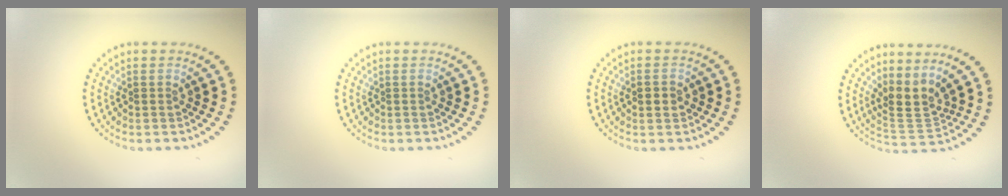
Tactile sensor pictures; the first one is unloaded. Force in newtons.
{"total": 0.0}
{"total": 1.8, "press": 1.8, "slide": 0.1}
{"total": 3.2, "press": 2.3, "slide": 2.2}